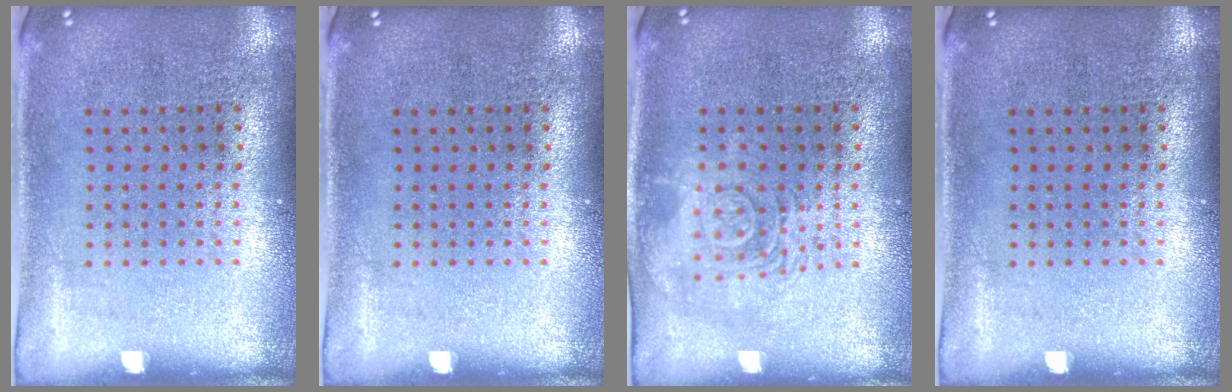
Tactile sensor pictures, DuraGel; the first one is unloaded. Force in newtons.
{"total": 0.0}
{"total": 2.5, "press": 2.5, "slide": 0.5}
{"total": 0.0}